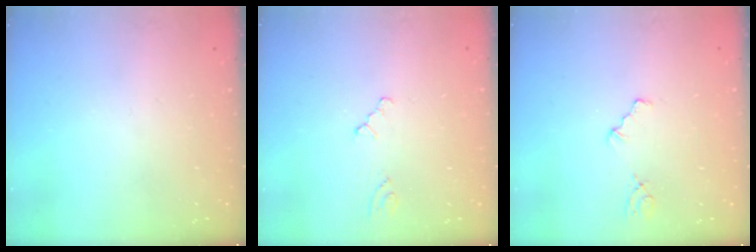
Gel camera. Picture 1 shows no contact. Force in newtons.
{"total": 0.9, "press": 0.9, "slide": 0.2}
{"total": 1.2, "press": 1.2, "slide": 0.3}